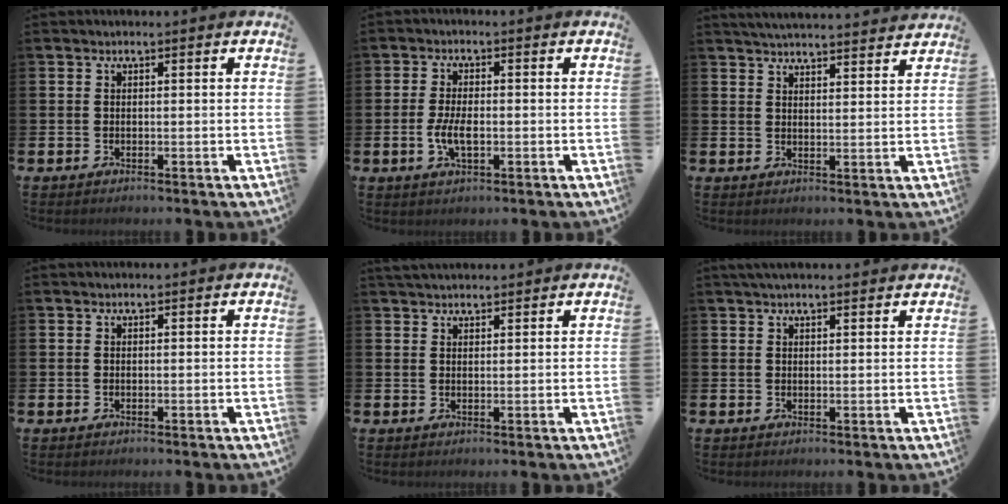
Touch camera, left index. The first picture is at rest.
{"total": 4.0, "force": [-0.7, 1.8, 3.5], "torque": [-0.064, -0.001, -0.014]}
{"total": 4.2, "force": [4.2, -0.1, 0.3], "torque": [-0.011, -0.027, 0.074]}
{"total": 0.0}
{"total": 2.4, "force": [2.3, 0.6, 0.3], "torque": [-0.008, -0.005, 0.043]}
{"total": 2.2, "force": [2.0, 0.3, 0.7], "torque": [-0.007, -0.003, 0.034]}